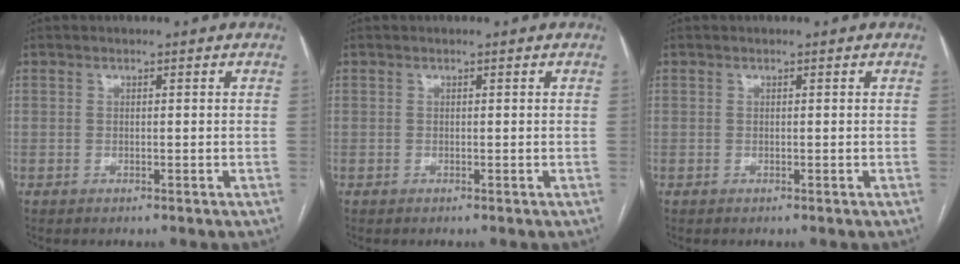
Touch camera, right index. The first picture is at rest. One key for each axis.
{"total": 0.0}
{"total": 0.0}